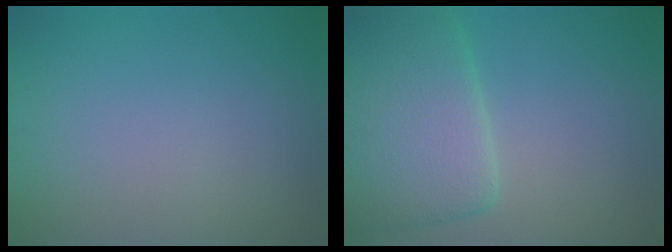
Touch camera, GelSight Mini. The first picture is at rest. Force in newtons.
{"total": 7.7, "press": 7.7, "slide": 0.9}